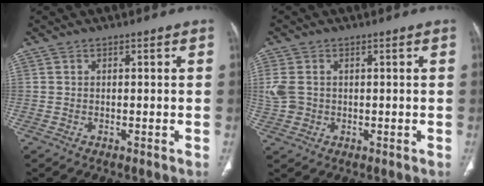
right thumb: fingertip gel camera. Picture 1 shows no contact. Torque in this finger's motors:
{"motor_torque": [0.30, -0.23, 0.44, 0.64, 0.03]}